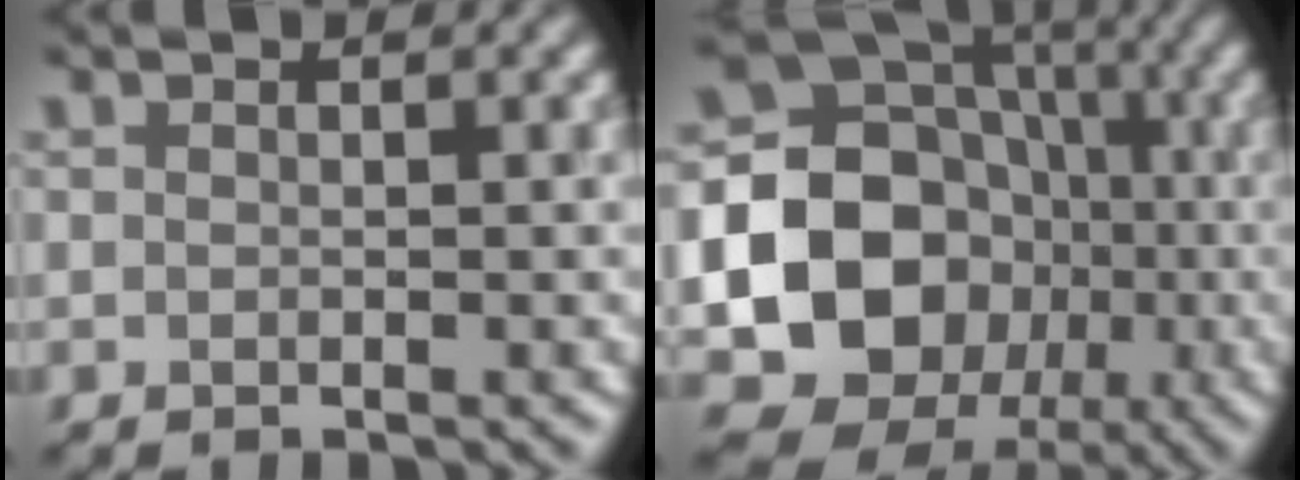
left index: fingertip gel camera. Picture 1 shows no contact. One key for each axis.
{"total": 16.0, "fx": -2.5, "fy": 14.2, "fz": 6.9, "tx": -0.130, "ty": -0.011, "tz": -0.063}